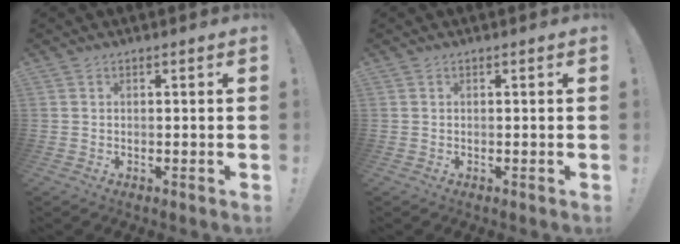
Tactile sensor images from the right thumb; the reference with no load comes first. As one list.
[{"total": 0.0}]